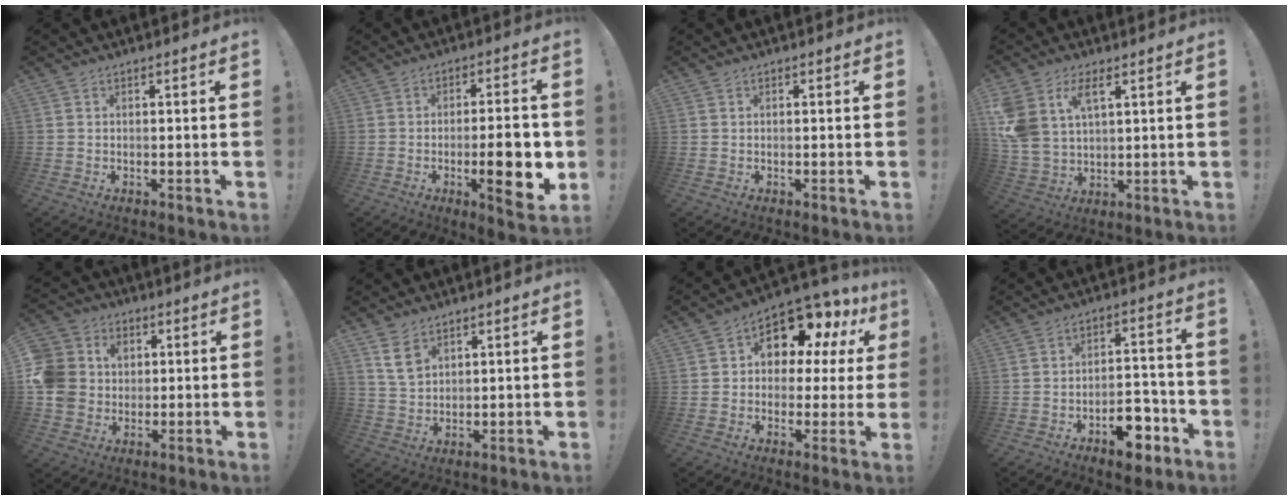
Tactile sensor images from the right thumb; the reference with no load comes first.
{"total": 14.4, "force": [-3.2, 4.1, 13.4], "torque": [-0.174, 0.000, -0.044]}
{"total": 0.0}
{"total": 10.1, "force": [5.0, 6.0, 6.4], "torque": [-0.151, -0.016, 0.098]}
{"total": 11.9, "force": [1.1, 10.9, 4.5], "torque": [-0.093, 0.004, 0.027]}
{"total": 6.9, "force": [4.2, 4.1, 3.7], "torque": [-0.058, -0.014, 0.080]}
{"total": 10.4, "force": [6.5, 6.1, 5.5], "torque": [-0.083, -0.056, 0.111]}
{"total": 10.9, "force": [-6.4, 5.9, 6.5], "torque": [-0.064, 0.061, -0.105]}